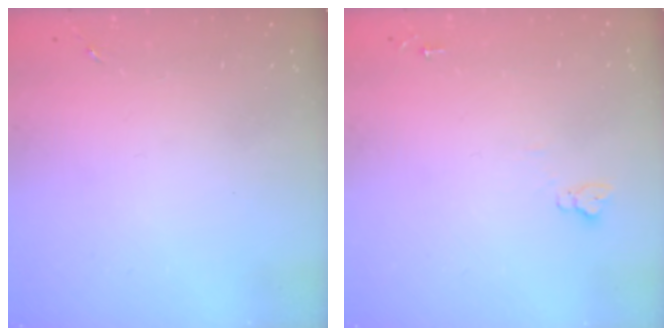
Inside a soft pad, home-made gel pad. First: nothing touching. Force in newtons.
{"total": 3.8, "press": 3.8, "slide": 0.3}